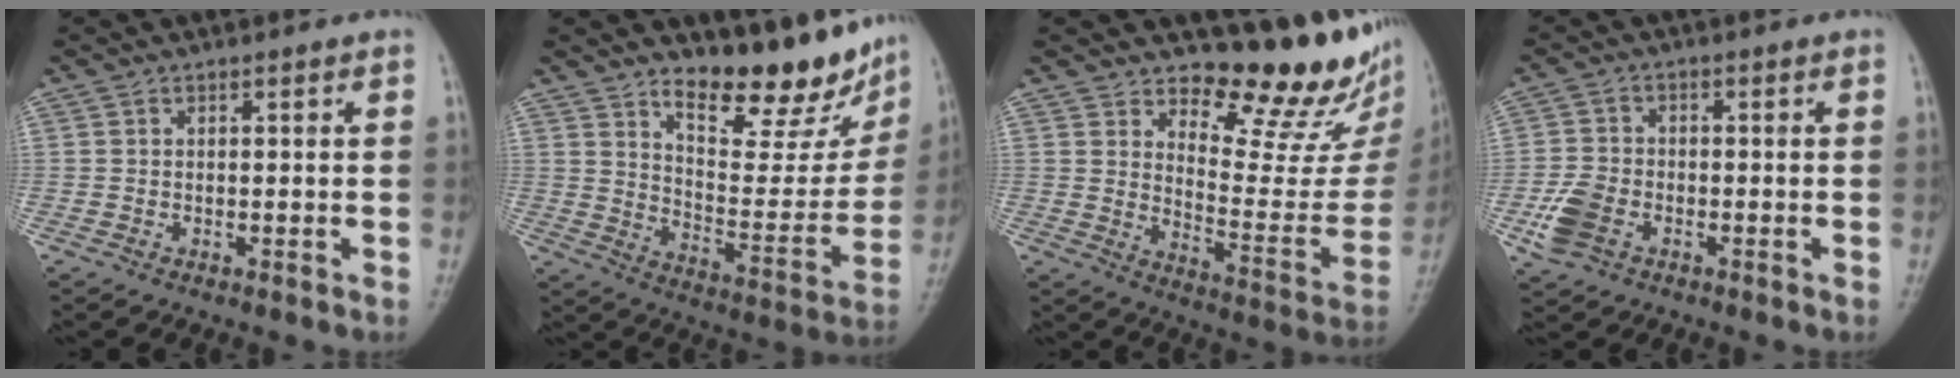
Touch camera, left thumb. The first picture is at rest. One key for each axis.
{"total": 16.6, "fx": 13.0, "fy": 5.7, "fz": 8.6, "tx": -0.070, "ty": -0.098, "tz": 0.198}
{"total": 15.4, "fx": 12.4, "fy": 4.7, "fz": 7.9, "tx": -0.058, "ty": -0.117, "tz": 0.177}
{"total": 6.4, "fx": -2.8, "fy": 4.4, "fz": 3.8, "tx": -0.083, "ty": 0.010, "tz": -0.053}